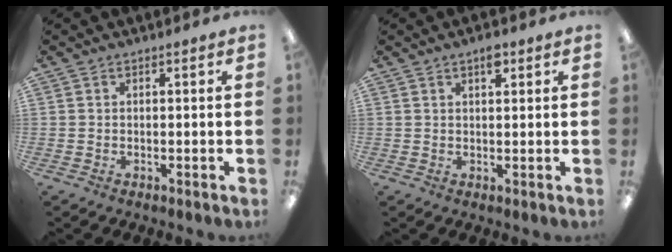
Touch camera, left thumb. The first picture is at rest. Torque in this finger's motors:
{"motor_torque": [-0.09, 0.02, -0.01, 0.21, 0.06]}